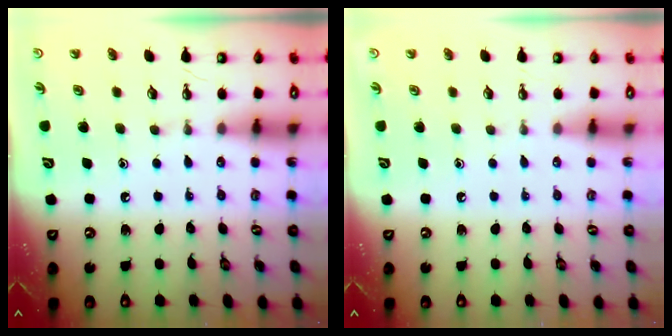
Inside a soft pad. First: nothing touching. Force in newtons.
{"total": 0.0}